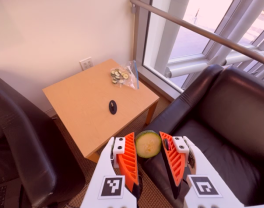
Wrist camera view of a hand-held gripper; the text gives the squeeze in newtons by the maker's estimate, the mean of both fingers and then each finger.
{"total": 9.1, "left": 9.0, "right": 9.2}